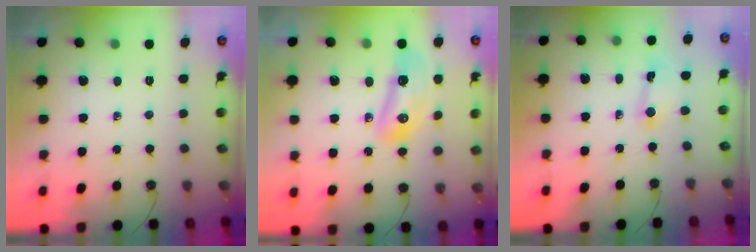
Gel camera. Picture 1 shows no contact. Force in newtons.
{"total": 10.5, "press": 10.5, "slide": 1.1}
{"total": 1.9, "press": 1.9, "slide": 0.4}